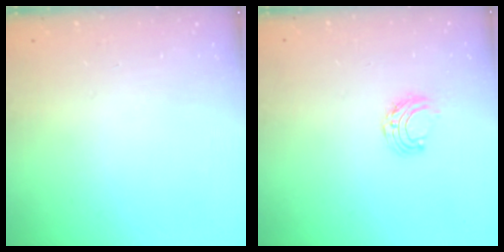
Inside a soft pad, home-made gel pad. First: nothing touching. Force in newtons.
{"total": 5.9, "press": 5.8, "slide": 0.7}